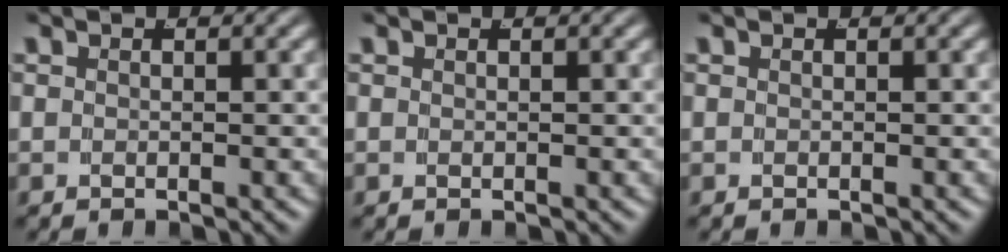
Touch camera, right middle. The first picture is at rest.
{"total": 0.0}
{"total": 0.0}